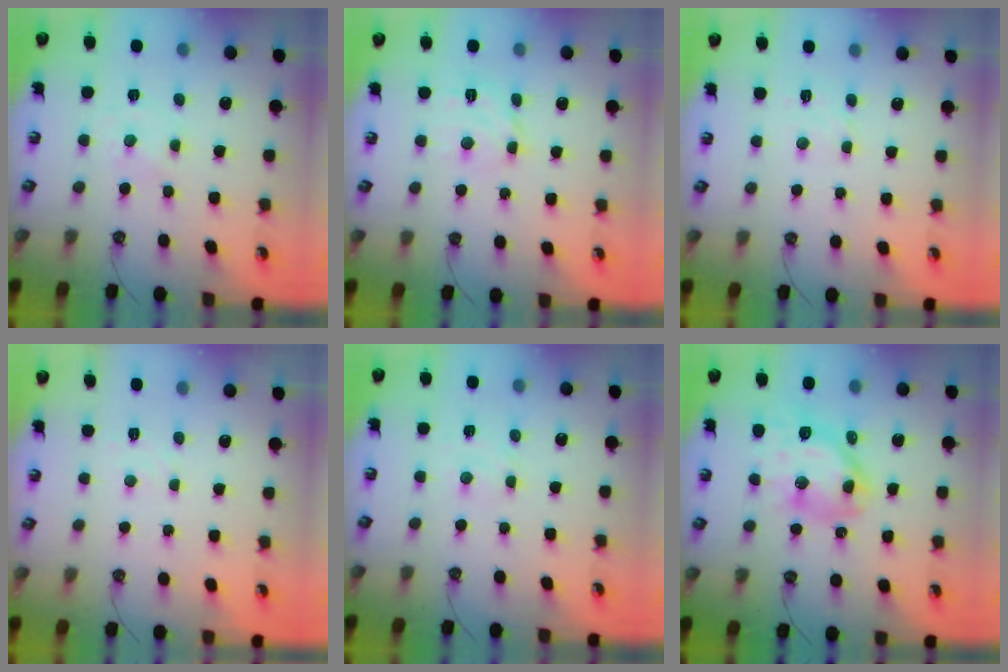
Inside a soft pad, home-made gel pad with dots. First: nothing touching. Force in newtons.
{"total": 8.2, "press": 8.1, "slide": 1.0}
{"total": 2.5, "press": 2.4, "slide": 0.5}
{"total": 3.9, "press": 3.9, "slide": 0.4}
{"total": 1.5, "press": 1.5, "slide": 0.3}
{"total": 12.8, "press": 12.7, "slide": 1.5}